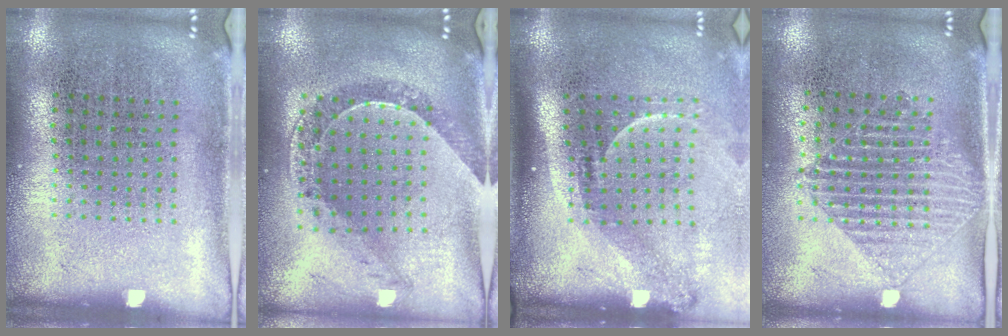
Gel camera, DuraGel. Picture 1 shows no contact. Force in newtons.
{"total": 0.5, "press": 0.5, "slide": 0.1}
{"total": 2.3, "press": 1.5, "slide": 1.7}
{"total": 1.3, "press": 1.1, "slide": 0.6}